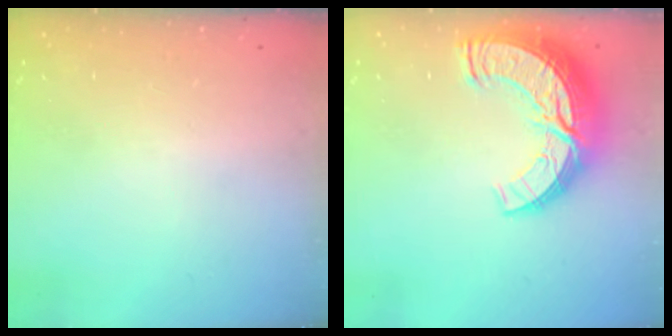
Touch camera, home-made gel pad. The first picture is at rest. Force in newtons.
{"total": 17.4, "press": 17.3, "slide": 1.4}